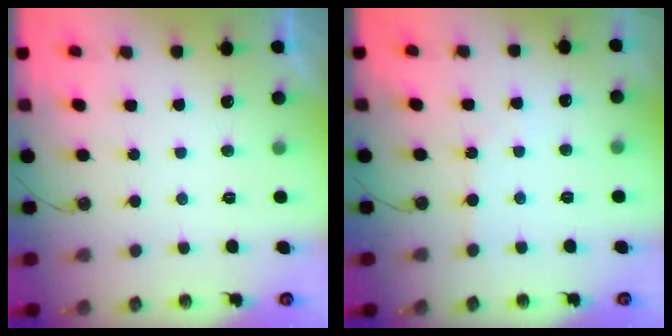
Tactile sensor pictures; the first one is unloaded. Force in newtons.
{"total": 2.6, "press": 2.6, "slide": 0.3}